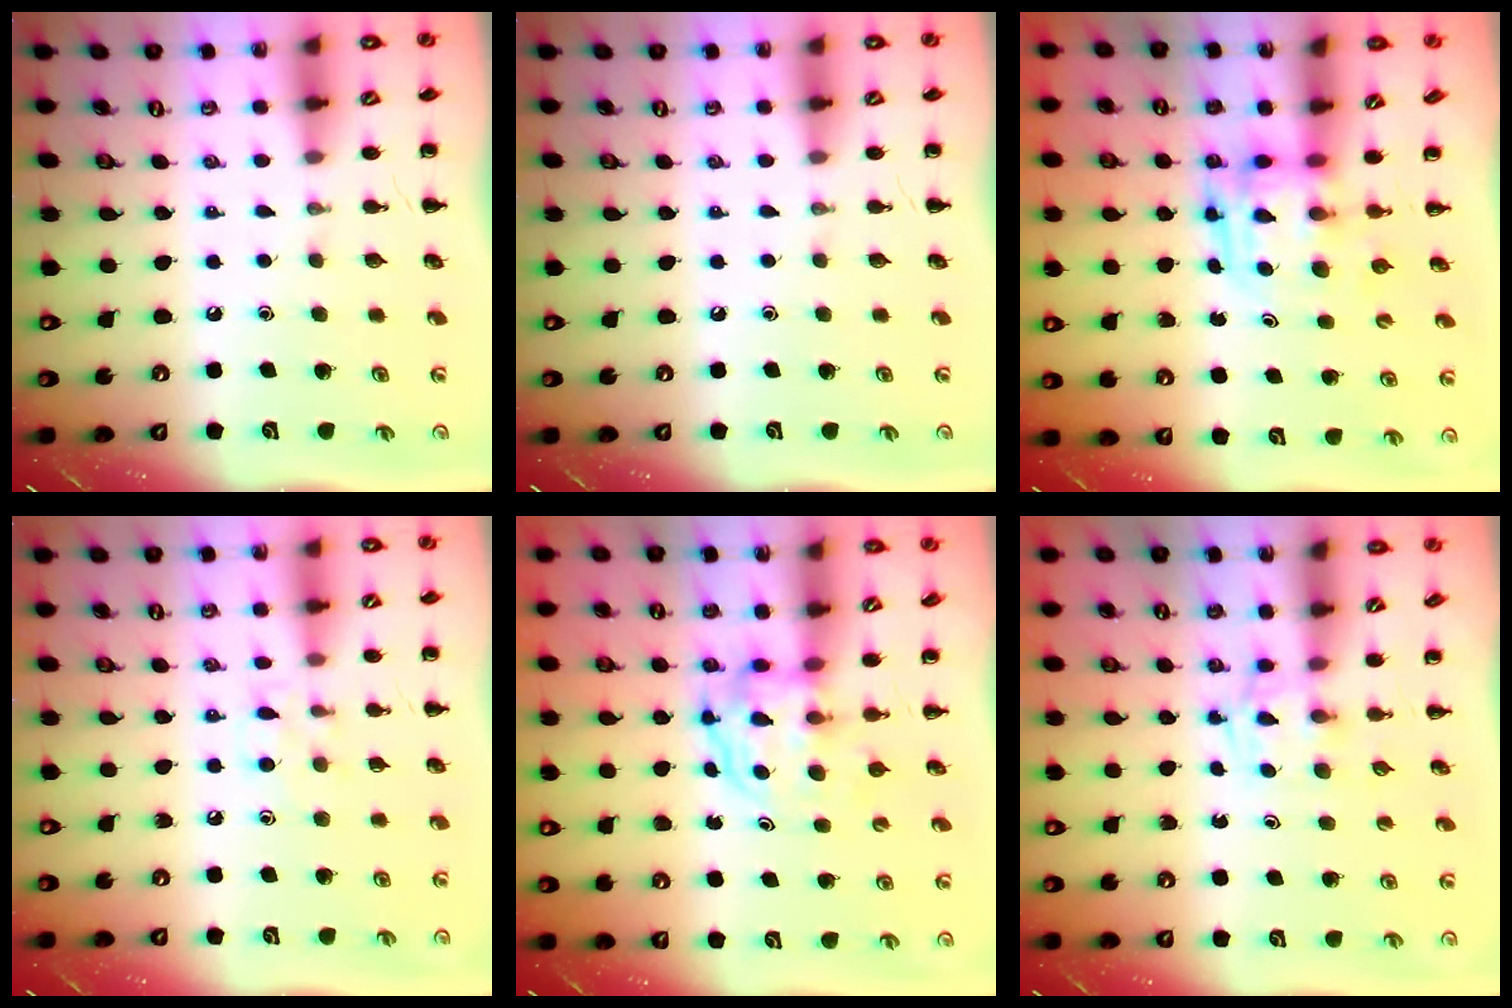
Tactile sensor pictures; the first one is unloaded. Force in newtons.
{"total": 0.0}
{"total": 3.8, "press": 3.7, "slide": 0.7}
{"total": 6.5, "press": 6.2, "slide": 1.9}
{"total": 3.8, "press": 3.8, "slide": 0.2}
{"total": 2.5, "press": 2.2, "slide": 1.3}